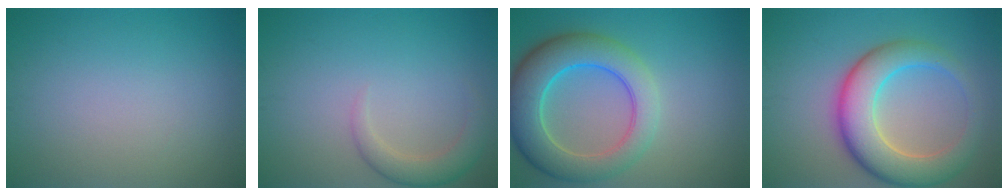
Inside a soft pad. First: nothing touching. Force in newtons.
{"total": 2.8, "press": 2.7, "slide": 0.2}
{"total": 7.2, "press": 7.2, "slide": 0.6}
{"total": 7.8, "press": 7.8, "slide": 0.3}